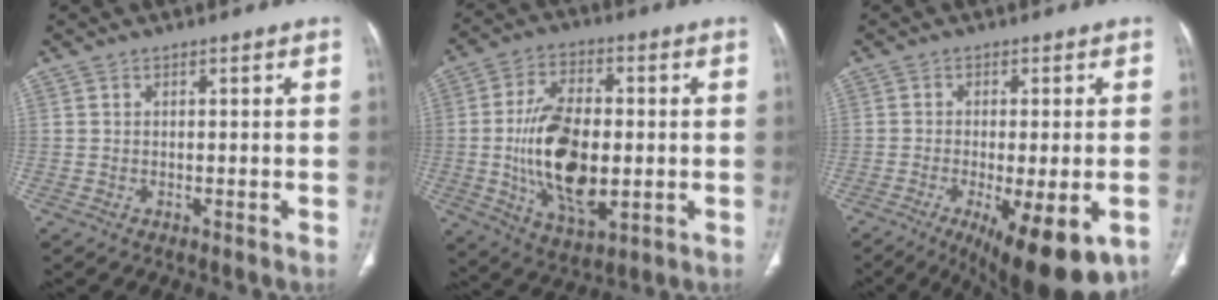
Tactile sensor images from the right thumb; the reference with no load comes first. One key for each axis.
{"total": 17.7, "fx": -1.4, "fy": 9.5, "fz": 14.8, "tx": -0.257, "ty": -0.003, "tz": -0.016}
{"total": 14.9, "fx": -6.7, "fy": 4.7, "fz": 12.5, "tx": -0.161, "ty": -0.012, "tz": -0.089}